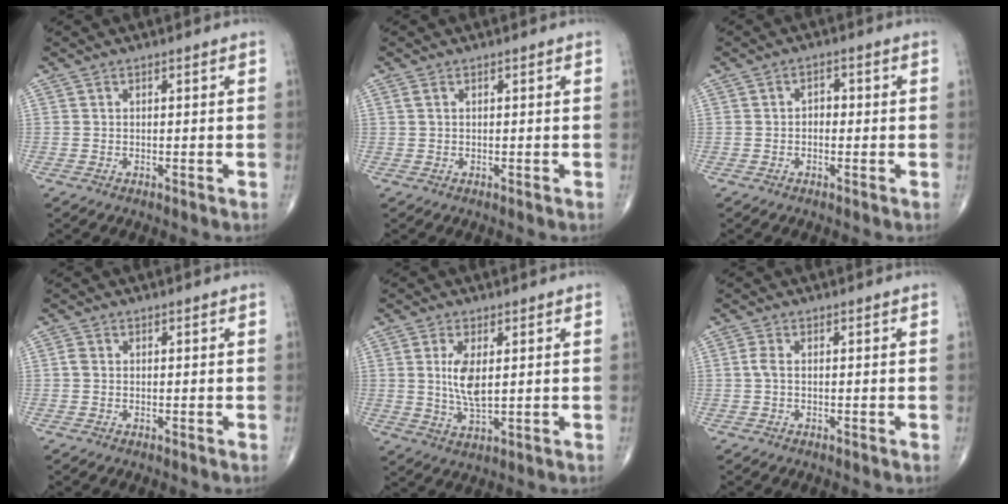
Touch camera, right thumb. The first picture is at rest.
{"total": 0.9, "force": [0.4, 0.5, 0.7], "torque": [-0.020, 0.010, 0.012]}
{"total": 2.1, "force": [-0.1, 1.5, 1.5], "torque": [-0.013, 0.009, -0.007]}
{"total": 1.0, "force": [-0.1, 0.8, 0.6], "torque": [-0.010, 0.001, -0.004]}
{"total": 6.5, "force": [1.2, 2.6, 5.8], "torque": [-0.116, -0.014, 0.028]}
{"total": 1.5, "force": [-0.1, 0.6, 1.4], "torque": [-0.033, -0.001, -0.006]}